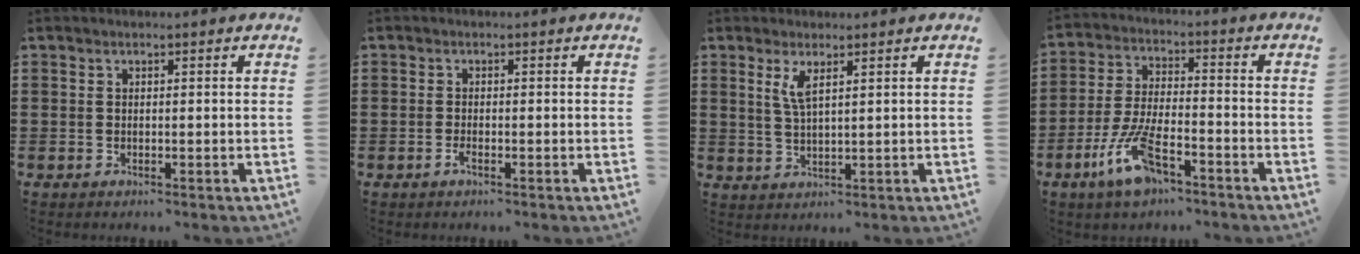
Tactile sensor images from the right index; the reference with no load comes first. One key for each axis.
{"total": 1.3, "fx": -1.0, "fy": 0.1, "fz": 0.9, "tx": -0.026, "ty": -0.008, "tz": -0.020}
{"total": 3.1, "fx": 1.6, "fy": 0.7, "fz": 2.6, "tx": -0.055, "ty": 0.003, "tz": 0.027}
{"total": 9.7, "fx": -5.3, "fy": 3.1, "fz": 7.5, "tx": -0.171, "ty": -0.006, "tz": -0.099}